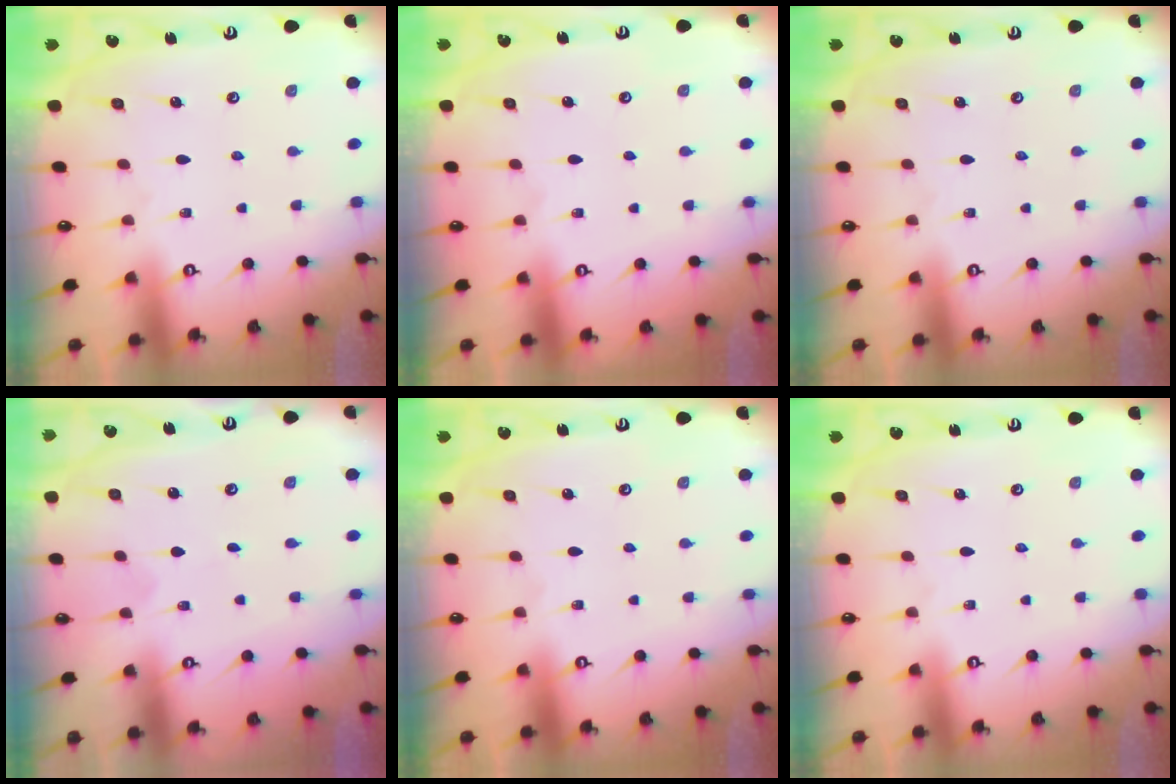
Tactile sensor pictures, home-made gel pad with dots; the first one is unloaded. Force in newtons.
{"total": 0.0}
{"total": 0.0}
{"total": 0.0}
{"total": 0.0}
{"total": 0.0}